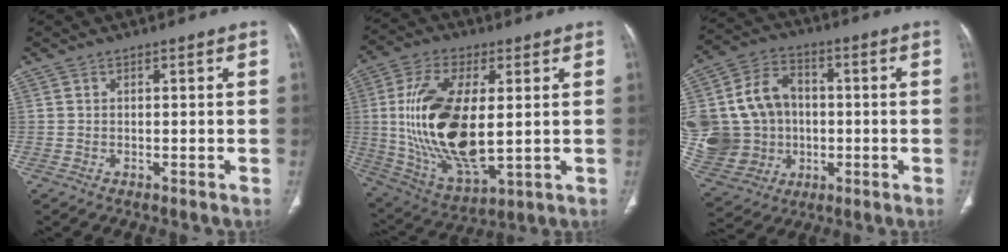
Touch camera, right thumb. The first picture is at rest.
{"total": 21.7, "force": [1.3, 10.2, 19.1], "torque": [-0.377, -0.016, 0.036]}
{"total": 24.0, "force": [0.2, 20.4, 12.6], "torque": [-0.280, 0.039, 0.026]}